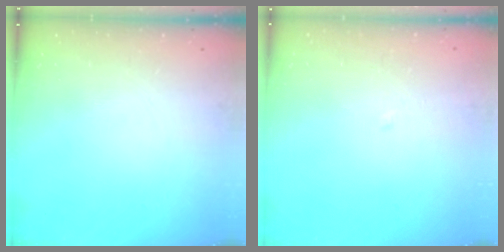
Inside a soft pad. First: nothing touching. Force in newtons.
{"total": 1.9, "press": 1.9, "slide": 0.3}